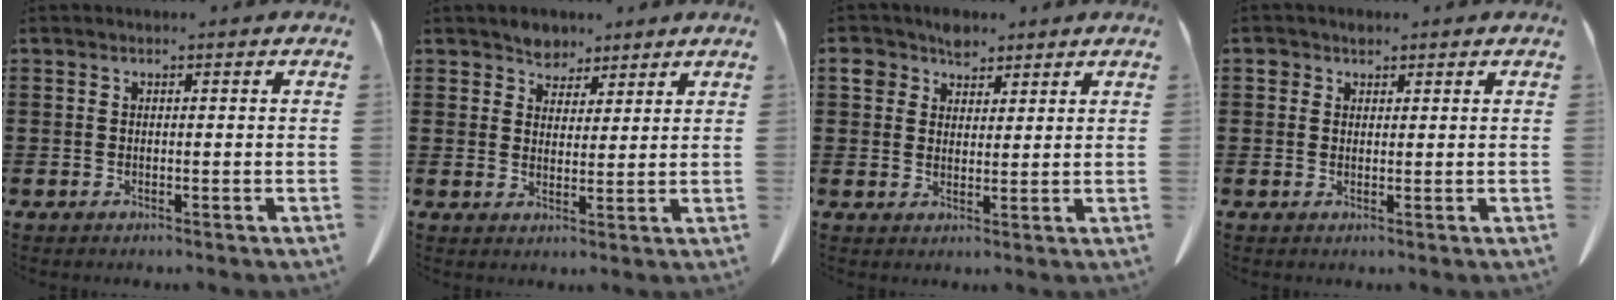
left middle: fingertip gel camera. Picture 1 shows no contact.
{"total": 3.7, "force": [3.1, 2.0, 0.0], "torque": [-0.016, 0.000, 0.061]}
{"total": 5.2, "force": [3.6, 3.3, 1.6], "torque": [-0.042, 0.007, 0.068]}
{"total": 1.7, "force": [1.1, 1.1, 0.5], "torque": [-0.007, -0.002, 0.021]}